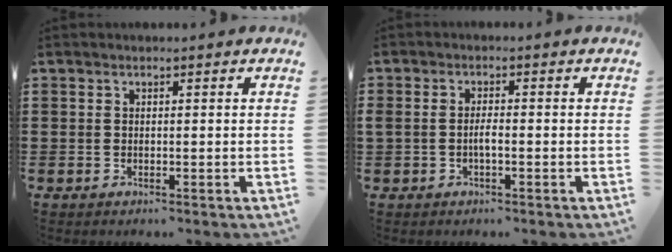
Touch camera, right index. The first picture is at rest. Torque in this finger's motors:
{"motor_torque": [1.62, 0.52, 0.50, 0.12]}